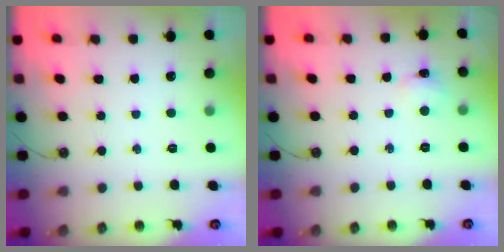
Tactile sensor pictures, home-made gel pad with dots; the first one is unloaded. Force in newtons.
{"total": 2.4, "press": 2.3, "slide": 0.5}